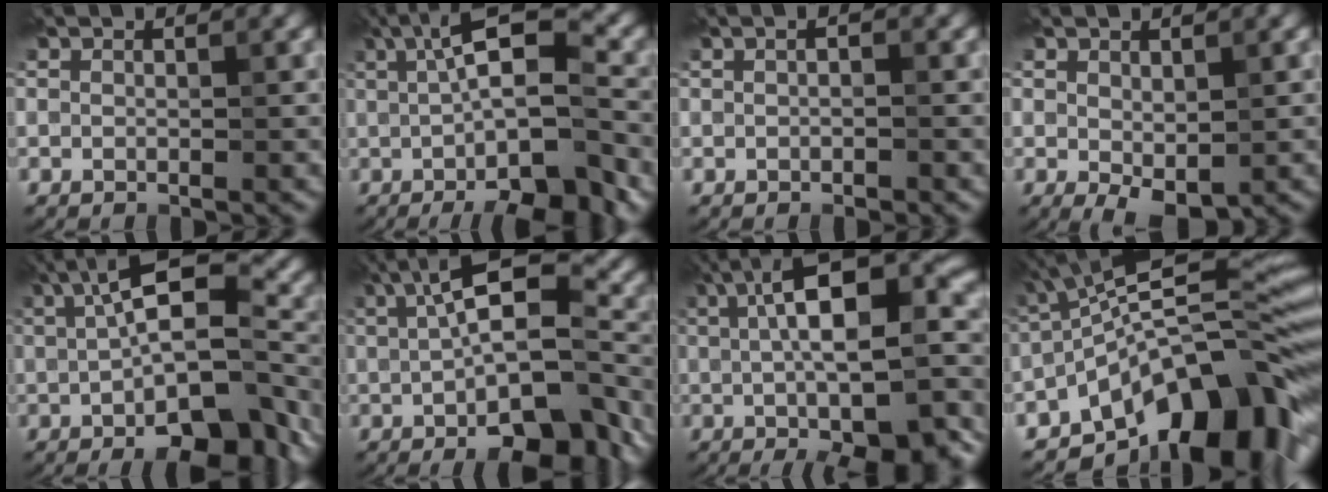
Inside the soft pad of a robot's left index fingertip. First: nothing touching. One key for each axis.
{"total": 12.9, "fx": -1.7, "fy": 4.0, "fz": 12.1, "tx": -0.147, "ty": 0.016, "tz": -0.016}
{"total": 1.0, "fx": -0.3, "fy": 0.2, "fz": 0.9, "tx": -0.015, "ty": 0.002, "tz": -0.002}
{"total": 2.8, "fx": -0.3, "fy": 1.6, "fz": 2.3, "tx": -0.038, "ty": -0.007, "tz": 0.003}
{"total": 13.2, "fx": -1.5, "fy": 4.6, "fz": 12.2, "tx": -0.170, "ty": 0.012, "tz": -0.010}
{"total": 13.2, "fx": -1.3, "fy": 4.6, "fz": 12.3, "tx": -0.171, "ty": 0.013, "tz": -0.007}
{"total": 15.3, "fx": -0.5, "fy": 4.9, "fz": 14.5, "tx": -0.184, "ty": 0.024, "tz": 0.005}
{"total": 14.8, "fx": -7.5, "fy": 5.6, "fz": 11.5, "tx": -0.168, "ty": 0.015, "tz": -0.136}